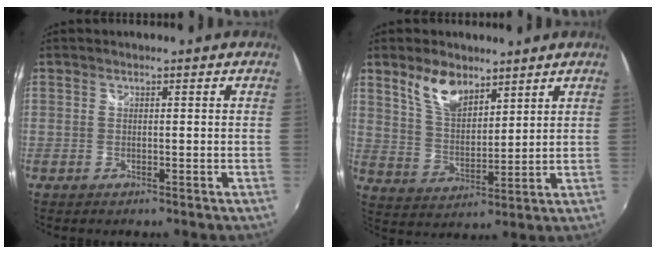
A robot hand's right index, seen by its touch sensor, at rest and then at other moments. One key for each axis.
{"total": 8.9, "fx": 5.9, "fy": 4.3, "fz": 5.0, "tx": -0.092, "ty": 0.010, "tz": 0.116}